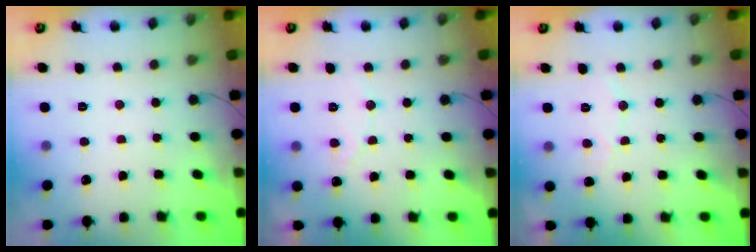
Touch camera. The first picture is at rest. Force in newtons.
{"total": 3.9, "press": 3.9, "slide": 0.2}
{"total": 3.9, "press": 3.9, "slide": 0.2}